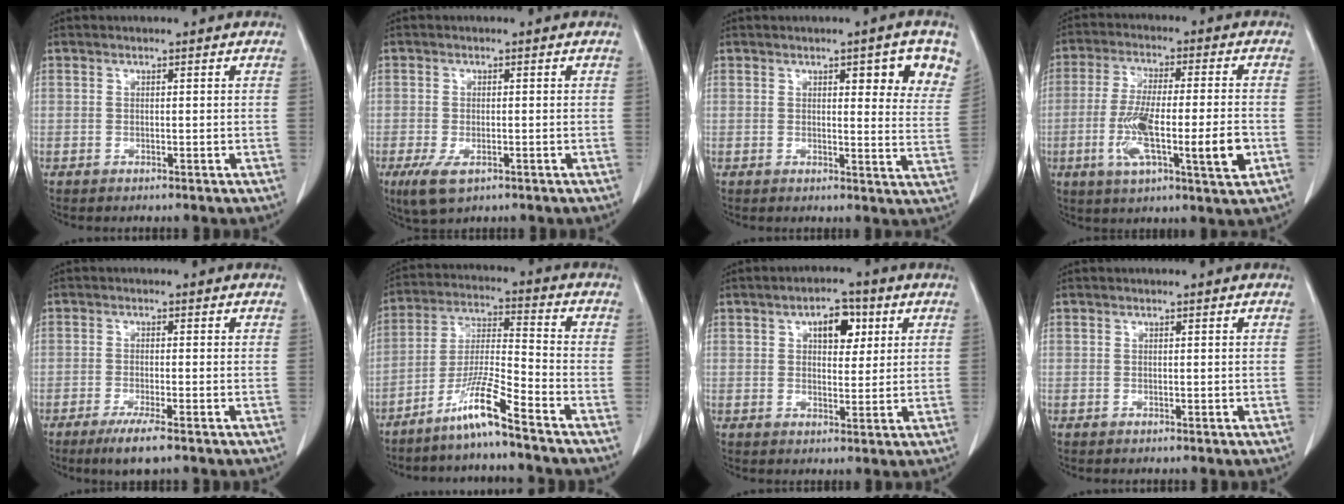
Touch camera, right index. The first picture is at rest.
{"total": 4.2, "force": [-2.0, 2.1, 2.9], "torque": [-0.062, -0.006, -0.029]}
{"total": 8.7, "force": [4.6, 2.1, 7.0], "torque": [-0.071, -0.010, 0.047]}
{"total": 13.8, "force": [-3.6, 1.9, 13.2], "torque": [-0.237, -0.007, -0.059]}
{"total": 4.5, "force": [-2.9, 0.2, 3.5], "torque": [-0.065, -0.013, -0.052]}
{"total": 9.1, "force": [-6.6, -0.8, 6.2], "torque": [-0.127, -0.017, -0.130]}
{"total": 5.7, "force": [2.3, 2.9, 4.3], "torque": [-0.064, 0.011, 0.035]}
{"total": 0.0}